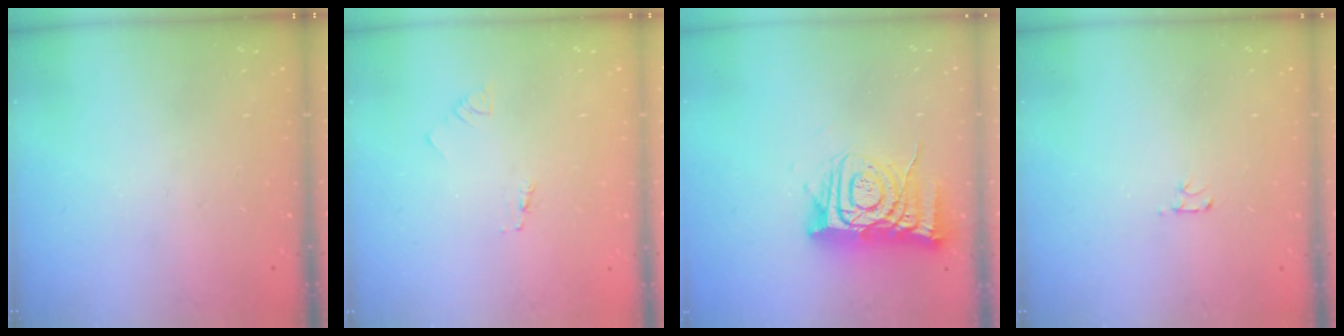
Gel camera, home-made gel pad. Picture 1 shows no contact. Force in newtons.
{"total": 1.8, "press": 1.8, "slide": 0.2}
{"total": 12.6, "press": 12.6, "slide": 1.1}
{"total": 2.5, "press": 2.4, "slide": 0.3}